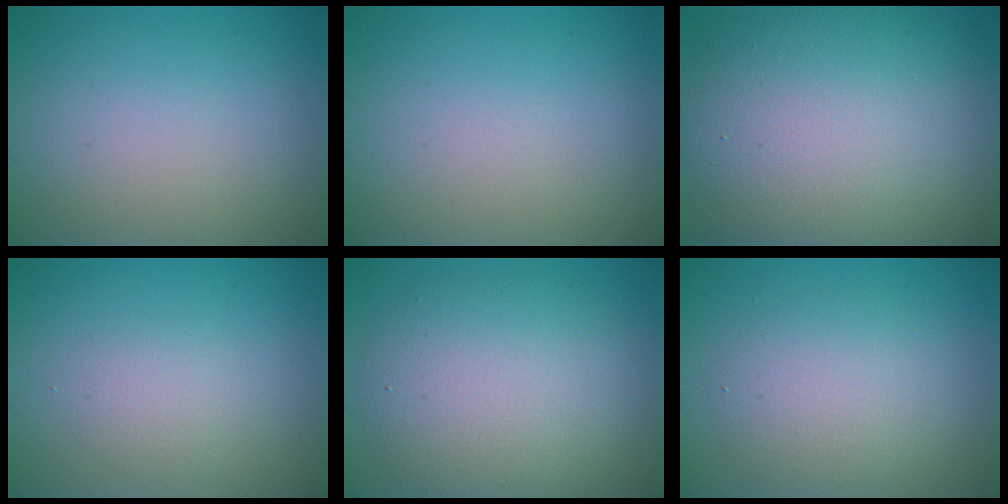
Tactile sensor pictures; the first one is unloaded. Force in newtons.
{"total": 0.0}
{"total": 14.2, "press": 14.2, "slide": 0.1}
{"total": 1.6, "press": 1.6, "slide": 0.0}
{"total": 7.6, "press": 7.6, "slide": 0.4}
{"total": 3.9, "press": 3.9, "slide": 0.2}